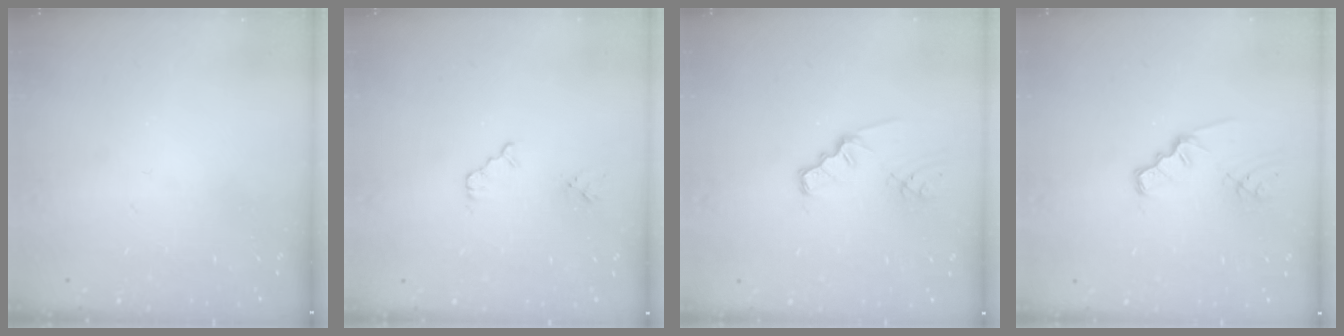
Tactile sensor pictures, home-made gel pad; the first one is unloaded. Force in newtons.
{"total": 2.3, "press": 2.3, "slide": 0.4}
{"total": 2.1, "press": 2.1, "slide": 0.3}
{"total": 2.1, "press": 2.1, "slide": 0.3}